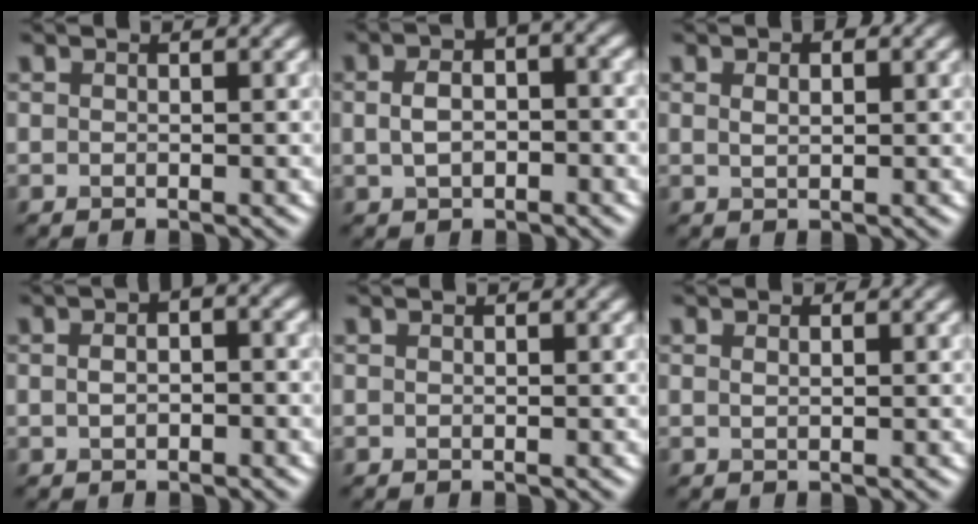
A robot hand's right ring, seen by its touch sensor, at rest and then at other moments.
{"total": 4.4, "force": [0.2, 2.8, 3.4], "torque": [-0.061, 0.008, 0.010]}
{"total": 1.9, "force": [0.8, 1.0, 1.3], "torque": [-0.015, 0.002, 0.012]}
{"total": 3.7, "force": [0.6, 2.3, 2.8], "torque": [-0.030, 0.012, -0.006]}
{"total": 0.0}
{"total": 0.6, "force": [0.3, 0.3, 0.4], "torque": [-0.007, -0.005, 0.005]}